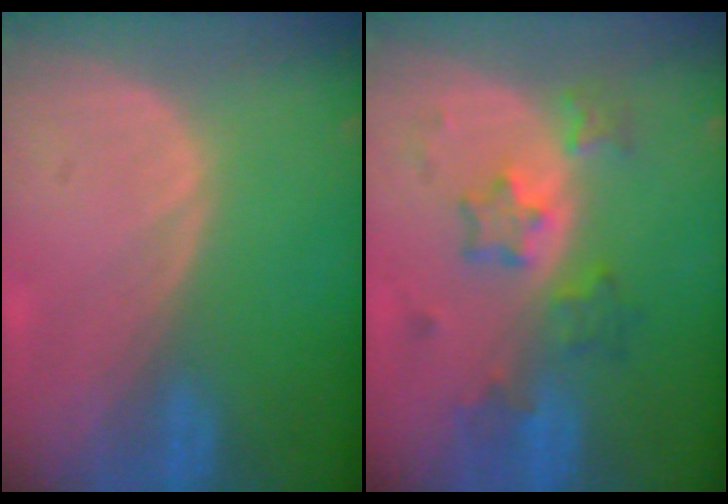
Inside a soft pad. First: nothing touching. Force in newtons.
{"total": 6.1, "press": 5.8, "slide": 1.7}